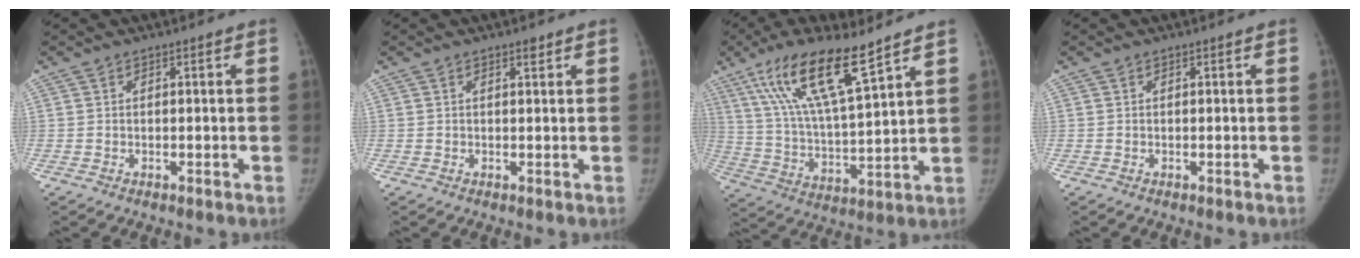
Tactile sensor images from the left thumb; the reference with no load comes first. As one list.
[{"total": 1.2, "force": [0.8, 0.4, 0.7], "torque": [-0.004, -0.004, 0.013]}, {"total": 16.7, "force": [10.6, 3.0, 12.6], "torque": [-0.230, -0.045, 0.208]}, {"total": 0.0}]